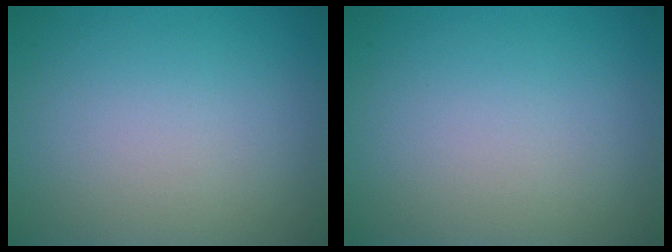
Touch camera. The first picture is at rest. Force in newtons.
{"total": 0.0}